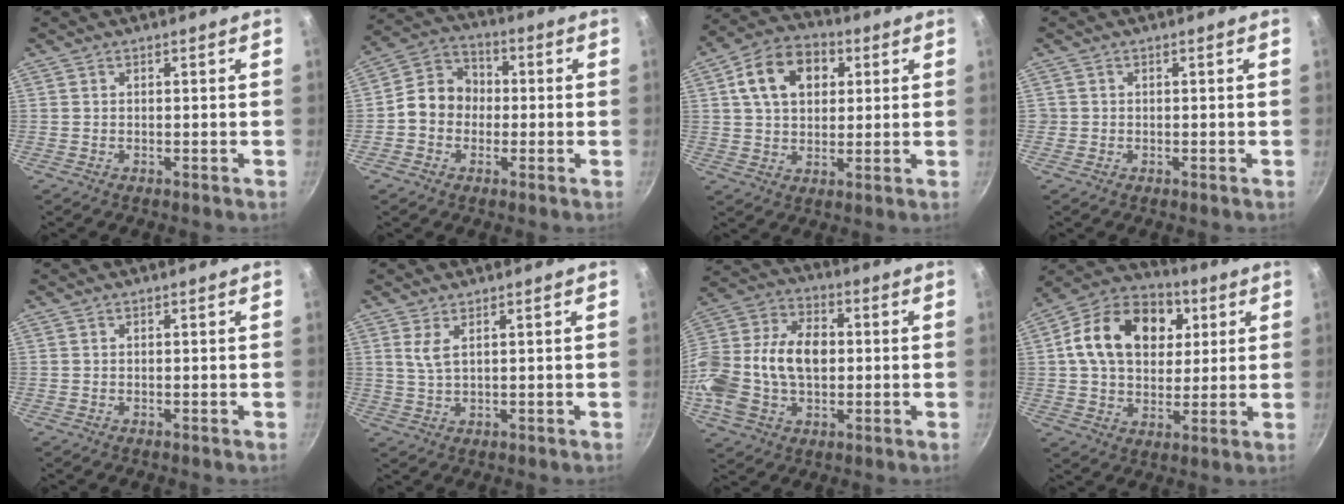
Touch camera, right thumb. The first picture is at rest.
{"total": 9.2, "force": [-0.9, 7.9, 4.7], "torque": [-0.046, 0.027, -0.037]}
{"total": 13.2, "force": [3.9, 9.3, 8.4], "torque": [-0.119, 0.013, 0.053]}
{"total": 1.0, "force": [-0.2, 1.0, 0.1], "torque": [0.002, 0.003, -0.003]}
{"total": 0.0}
{"total": 3.2, "force": [1.3, 1.1, 2.7], "torque": [-0.054, -0.011, 0.030]}
{"total": 20.9, "force": [-0.4, 14.4, 15.1], "torque": [-0.289, 0.042, -0.013]}
{"total": 19.4, "force": [4.9, 14.0, 12.4], "torque": [-0.179, 0.013, 0.069]}